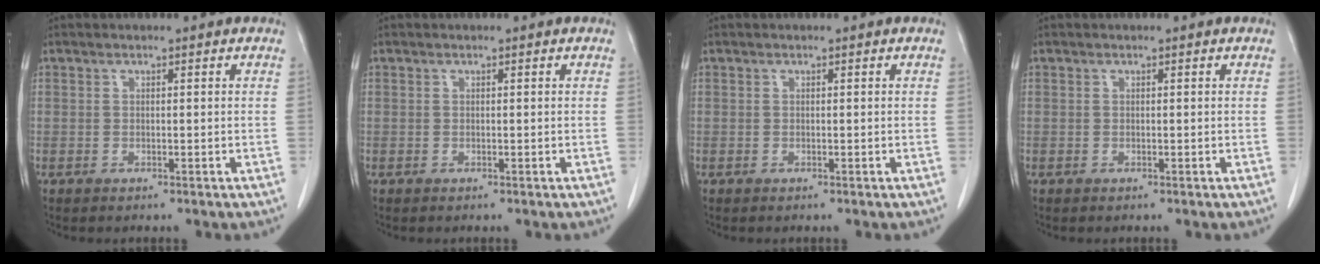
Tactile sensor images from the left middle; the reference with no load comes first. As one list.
[{"total": 0.0}, {"total": 0.0}, {"total": 0.0}]